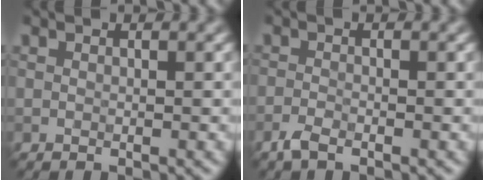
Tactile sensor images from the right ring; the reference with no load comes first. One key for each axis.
{"total": 1.4, "fx": -1.1, "fy": 0.4, "fz": 0.8, "tx": -0.022, "ty": -0.002, "tz": -0.027}